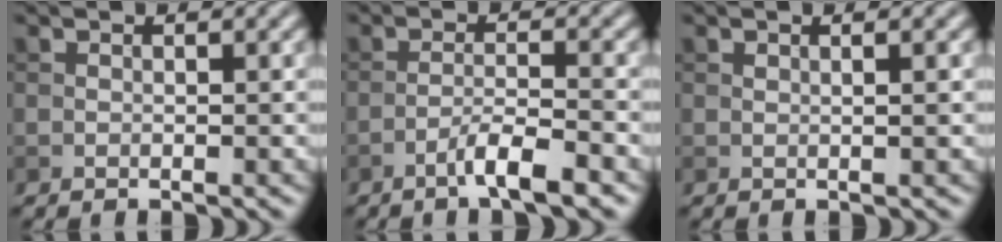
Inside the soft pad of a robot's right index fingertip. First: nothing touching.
{"total": 3.5, "force": [-2.3, 0.2, 2.7], "torque": [-0.046, 0.009, -0.048]}
{"total": 1.4, "force": [0.3, 0.4, 1.3], "torque": [-0.016, 0.004, 0.001]}